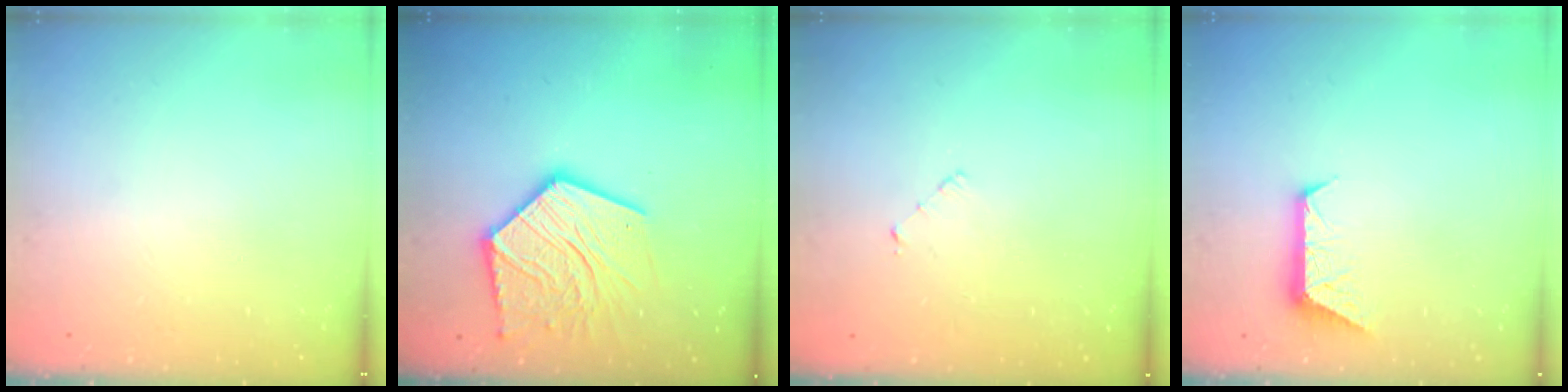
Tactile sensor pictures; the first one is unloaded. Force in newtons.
{"total": 18.9, "press": 18.8, "slide": 1.9}
{"total": 2.5, "press": 2.5, "slide": 0.2}
{"total": 7.5, "press": 7.5, "slide": 0.5}